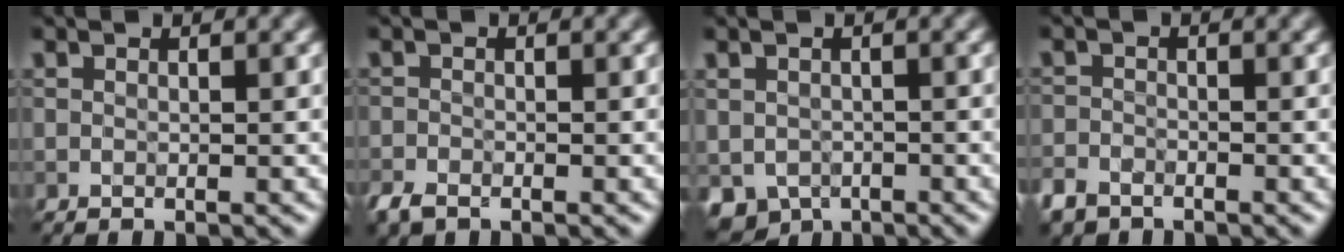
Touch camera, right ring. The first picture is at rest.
{"total": 1.5, "force": [-1.2, 0.8, 0.5], "torque": [-0.011, -0.004, -0.027]}
{"total": 3.3, "force": [-1.4, 2.7, 1.3], "torque": [-0.028, -0.016, -0.016]}
{"total": 2.1, "force": [-1.8, 1.1, 0.3], "torque": [-0.005, -0.004, -0.043]}